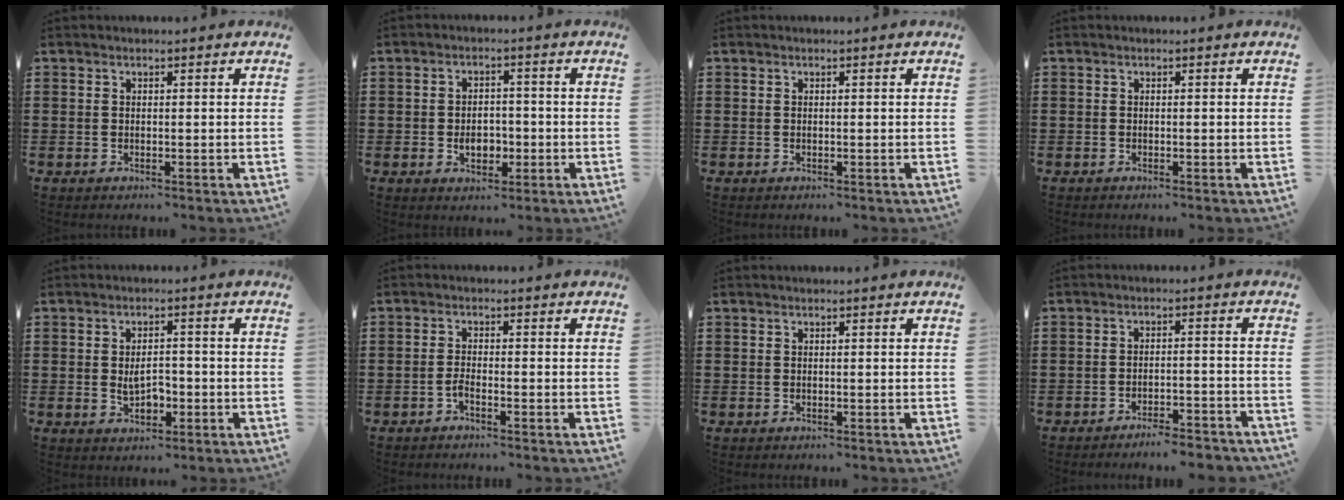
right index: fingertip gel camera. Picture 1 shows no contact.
{"total": 4.1, "force": [-1.1, 2.7, 2.8], "torque": [-0.040, -0.002, -0.024]}
{"total": 0.0}
{"total": 0.0}
{"total": 3.8, "force": [-0.6, 2.2, 3.1], "torque": [-0.054, 0.001, -0.013]}
{"total": 1.6, "force": [-1.1, 0.2, 1.2], "torque": [-0.024, -0.003, -0.021]}
{"total": 0.0}
{"total": 3.5, "force": [-3.4, 0.0, 0.8], "torque": [-0.017, 0.000, -0.070]}